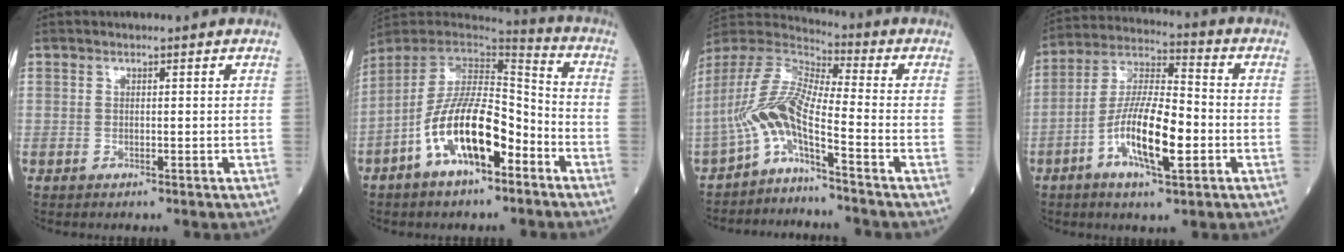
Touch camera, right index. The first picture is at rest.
{"total": 14.7, "force": [-6.6, 4.9, 12.2], "torque": [-0.237, 0.009, -0.118]}
{"total": 9.5, "force": [-5.1, 0.8, 7.9], "torque": [-0.182, 0.021, -0.102]}
{"total": 12.8, "force": [-3.9, 3.0, 11.8], "torque": [-0.233, 0.001, -0.070]}